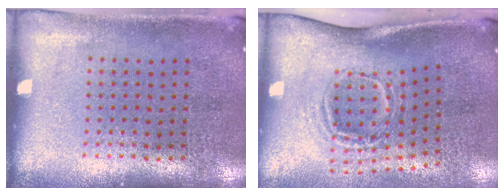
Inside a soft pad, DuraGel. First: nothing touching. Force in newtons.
{"total": 1.9, "press": 1.2, "slide": 1.5}